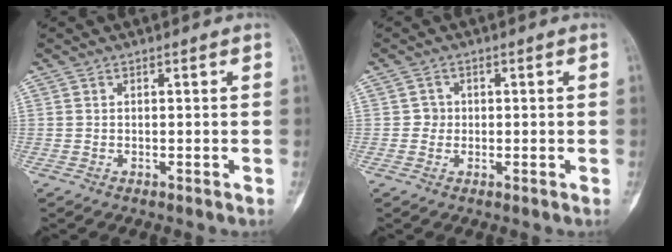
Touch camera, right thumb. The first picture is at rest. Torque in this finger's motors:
{"motor_torque": [0.26, 0.06, 0.27, -0.06, 0.04]}